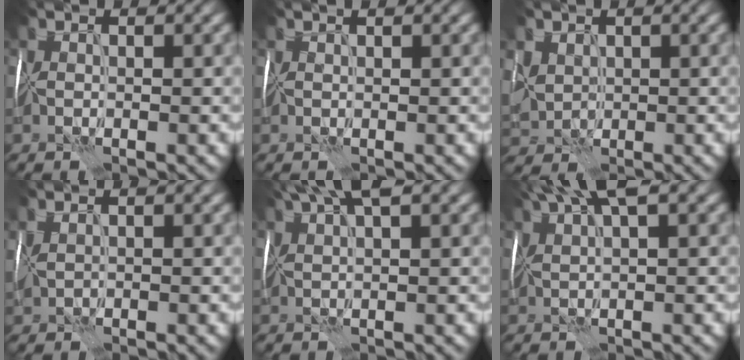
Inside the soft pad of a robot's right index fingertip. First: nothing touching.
{"total": 1.5, "force": [0.9, 0.6, 1.0], "torque": [-0.005, 0.009, 0.006]}
{"total": 1.9, "force": [0.8, 1.7, 0.0], "torque": [-0.029, -0.002, 0.021]}
{"total": 2.0, "force": [0.9, 1.1, 1.3], "torque": [-0.039, 0.010, 0.021]}
{"total": 5.8, "force": [4.0, 1.4, 4.1], "torque": [-0.068, 0.029, 0.054]}
{"total": 6.7, "force": [4.3, 1.5, 4.9], "torque": [-0.083, 0.025, 0.065]}